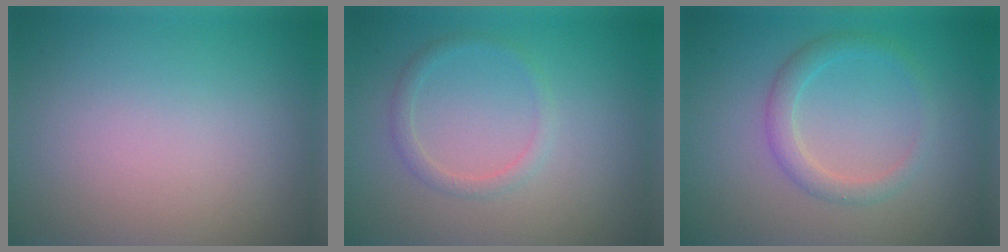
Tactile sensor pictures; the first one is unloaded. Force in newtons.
{"total": 1.4, "press": 1.4, "slide": 0.1}
{"total": 2.1, "press": 2.1, "slide": 0.0}